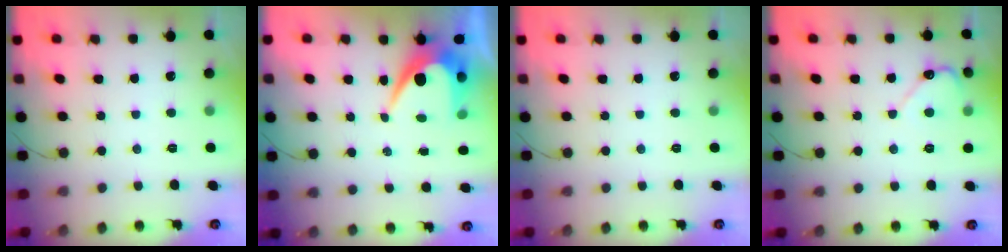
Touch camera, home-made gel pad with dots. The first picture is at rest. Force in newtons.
{"total": 6.5, "press": 6.5, "slide": 0.6}
{"total": 0.0}
{"total": 4.1, "press": 4.1, "slide": 0.4}